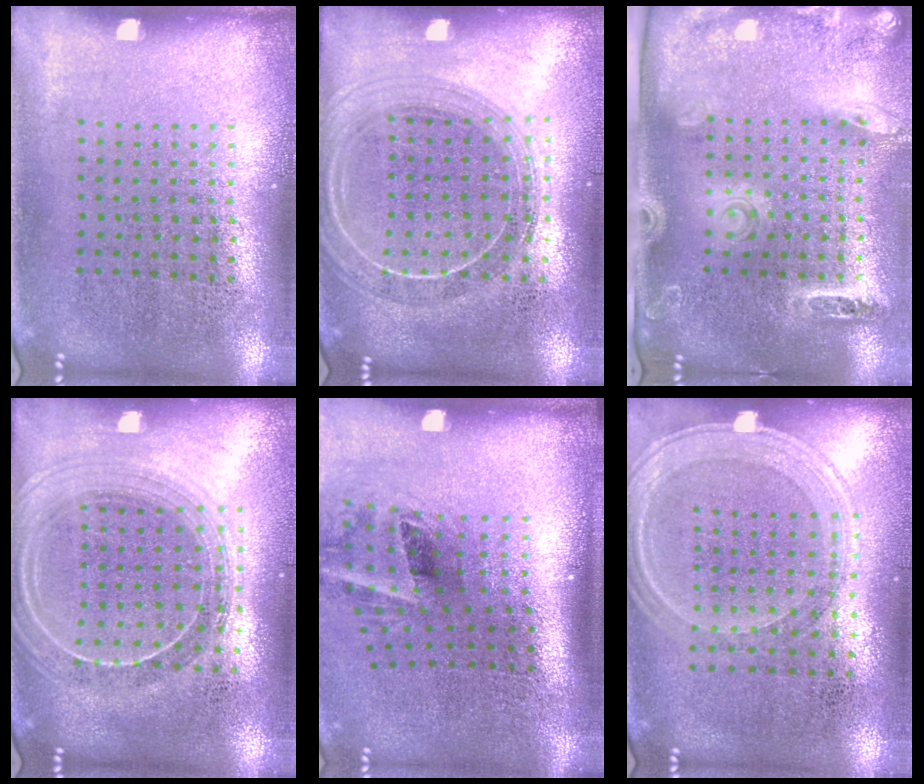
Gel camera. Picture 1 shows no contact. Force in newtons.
{"total": 1.9, "press": 1.7, "slide": 0.8}
{"total": 2.7, "press": 2.0, "slide": 1.8}
{"total": 2.1, "press": 1.9, "slide": 1.0}
{"total": 2.1, "press": 1.3, "slide": 1.6}
{"total": 1.2, "press": 1.2, "slide": 0.3}